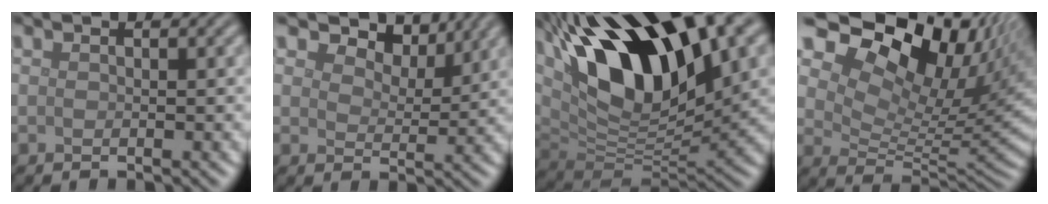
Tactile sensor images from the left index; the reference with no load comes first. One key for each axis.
{"total": 5.2, "fx": 3.9, "fy": 2.6, "fz": 2.3, "tx": -0.042, "ty": -0.009, "tz": 0.059}
{"total": 16.2, "fx": 7.4, "fy": 7.2, "fz": 12.5, "tx": -0.222, "ty": 0.017, "tz": 0.125}
{"total": 15.2, "fx": 8.5, "fy": 8.9, "fz": 9.0, "tx": -0.163, "ty": 0.031, "tz": 0.156}